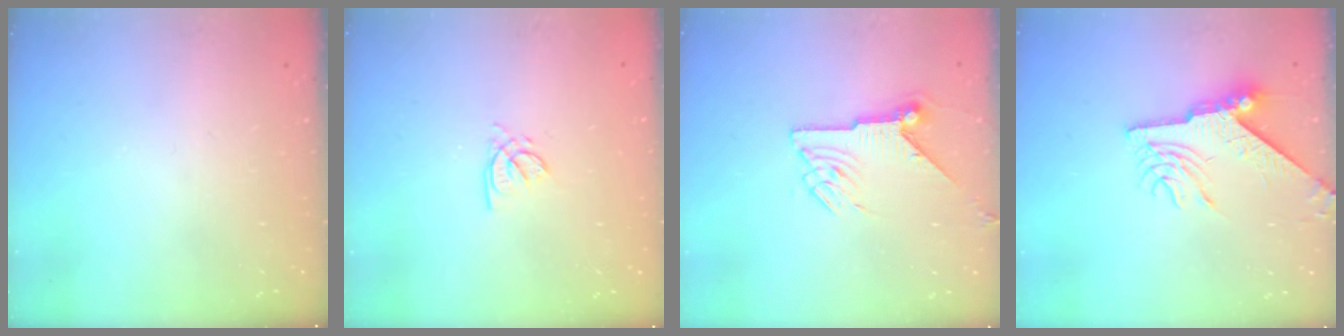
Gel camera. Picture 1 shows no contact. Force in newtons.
{"total": 2.6, "press": 2.6, "slide": 0.2}
{"total": 8.2, "press": 8.2, "slide": 0.2}
{"total": 9.4, "press": 9.3, "slide": 0.8}